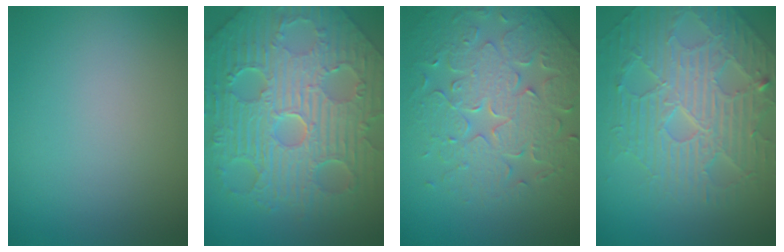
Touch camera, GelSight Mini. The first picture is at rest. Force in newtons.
{"total": 12.4, "press": 8.2, "slide": 9.3}
{"total": 5.6, "press": 5.2, "slide": 2.2}
{"total": 5.9, "press": 5.2, "slide": 2.6}